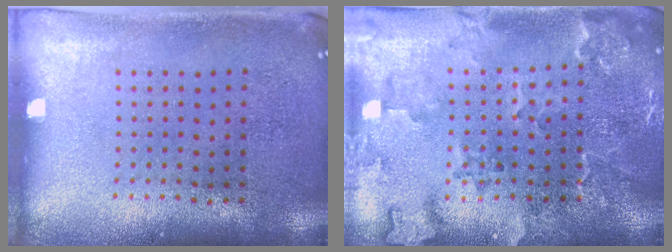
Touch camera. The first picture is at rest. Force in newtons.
{"total": 2.3, "press": 2.2, "slide": 0.8}